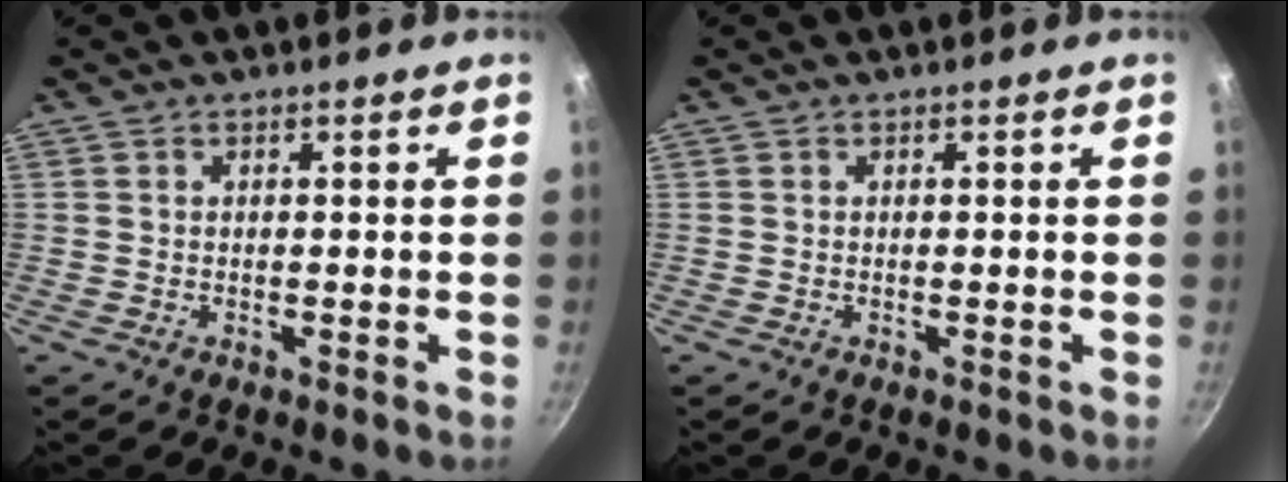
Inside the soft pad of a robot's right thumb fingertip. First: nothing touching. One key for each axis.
{"total": 0.0}